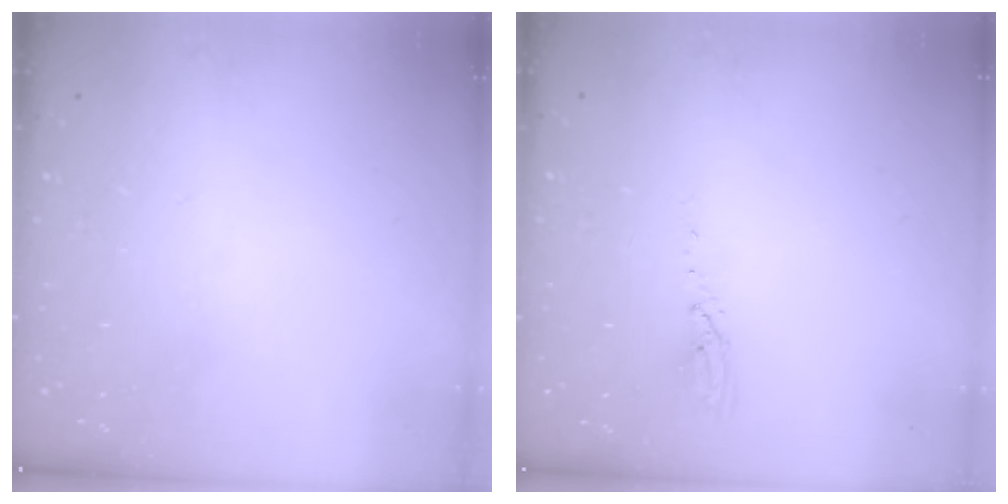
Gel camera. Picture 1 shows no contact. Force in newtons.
{"total": 3.0, "press": 2.9, "slide": 0.3}